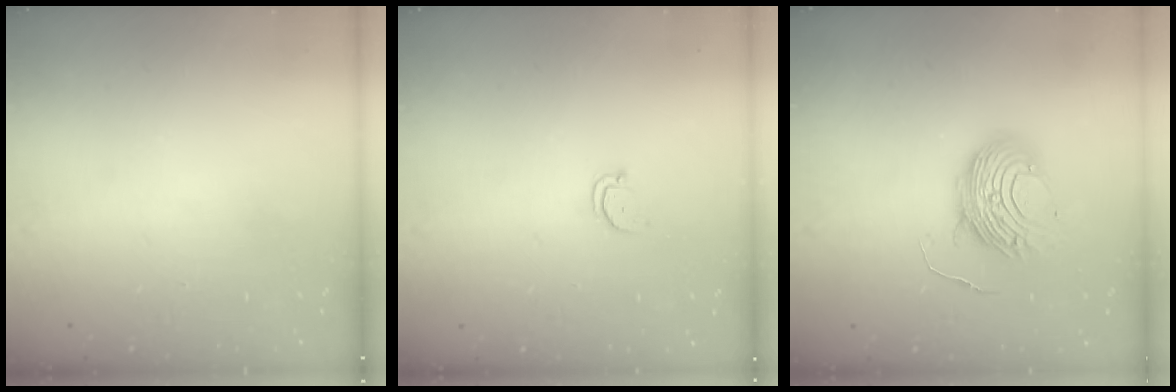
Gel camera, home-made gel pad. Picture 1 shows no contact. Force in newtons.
{"total": 2.2, "press": 2.2, "slide": 0.2}
{"total": 10.9, "press": 10.8, "slide": 1.1}